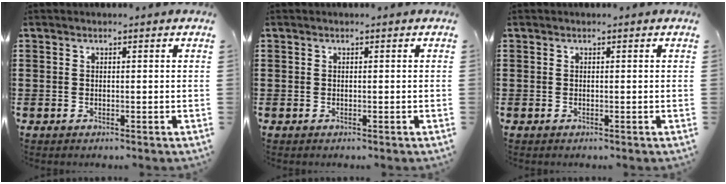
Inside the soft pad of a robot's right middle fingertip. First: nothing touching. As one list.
[{"total": 0.0}, {"total": 0.0}]